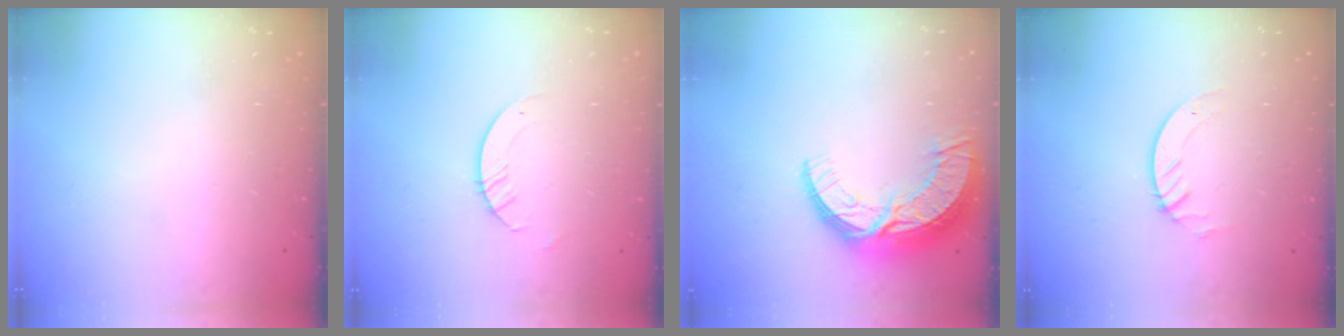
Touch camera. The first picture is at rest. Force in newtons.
{"total": 2.9, "press": 2.9, "slide": 0.3}
{"total": 15.2, "press": 15.2, "slide": 1.0}
{"total": 3.0, "press": 3.0, "slide": 0.2}